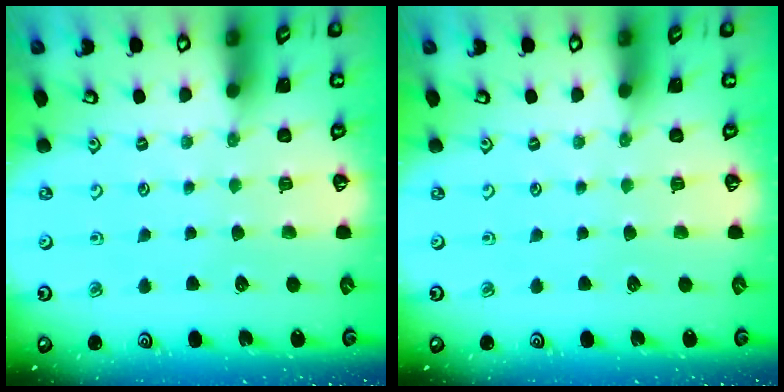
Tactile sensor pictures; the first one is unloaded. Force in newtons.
{"total": 0.0}